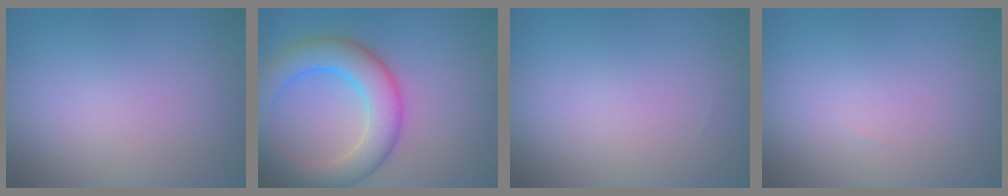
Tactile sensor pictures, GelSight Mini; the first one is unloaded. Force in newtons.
{"total": 7.1, "press": 7.1, "slide": 0.2}
{"total": 0.0}
{"total": 0.0}